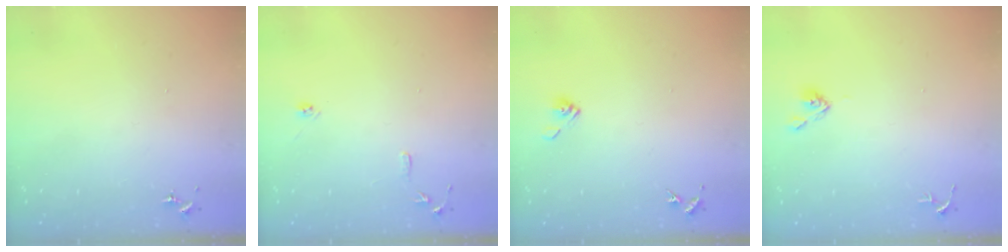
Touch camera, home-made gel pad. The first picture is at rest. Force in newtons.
{"total": 7.9, "press": 7.9, "slide": 0.8}
{"total": 5.4, "press": 4.9, "slide": 2.3}
{"total": 4.8, "press": 4.8, "slide": 0.6}